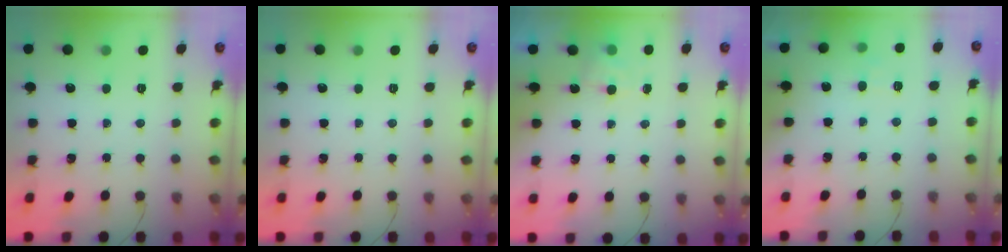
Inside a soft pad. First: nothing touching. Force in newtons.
{"total": 0.0}
{"total": 3.9, "press": 3.6, "slide": 1.3}
{"total": 3.9, "press": 3.5, "slide": 1.8}